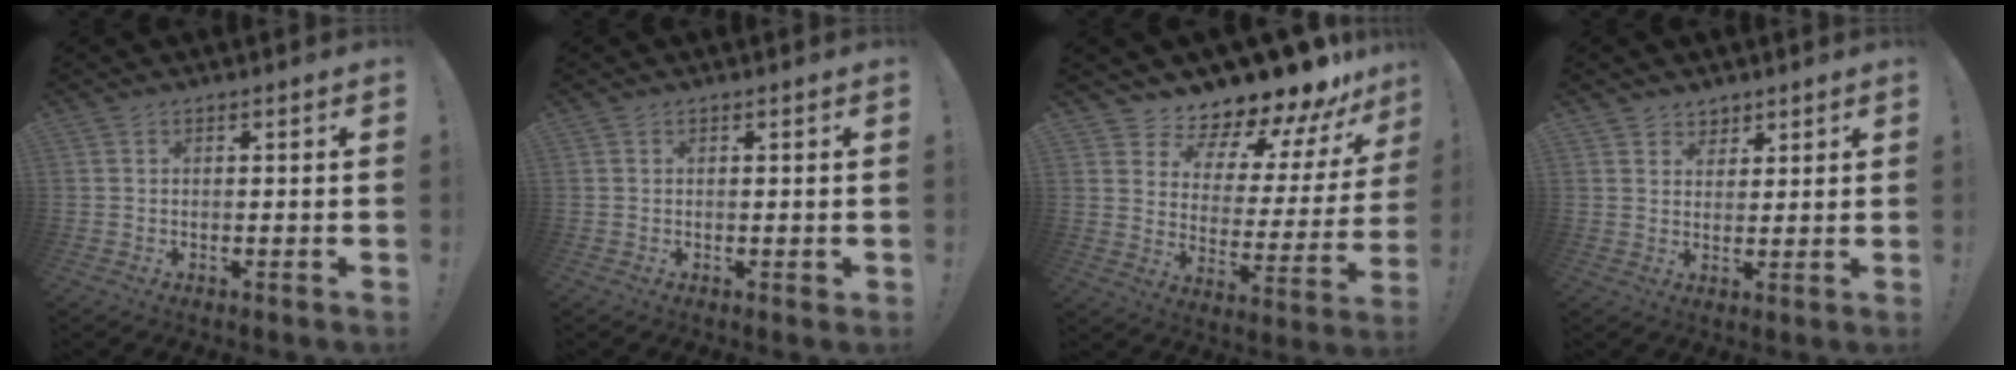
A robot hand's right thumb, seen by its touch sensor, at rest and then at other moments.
{"total": 0.6, "force": [0.2, 0.3, 0.5], "torque": [-0.004, 0.000, 0.004]}
{"total": 10.5, "force": [10.1, 2.2, 1.7], "torque": [-0.029, -0.117, 0.168]}
{"total": 4.2, "force": [3.2, 2.8, 0.0], "torque": [0.016, -0.025, 0.057]}